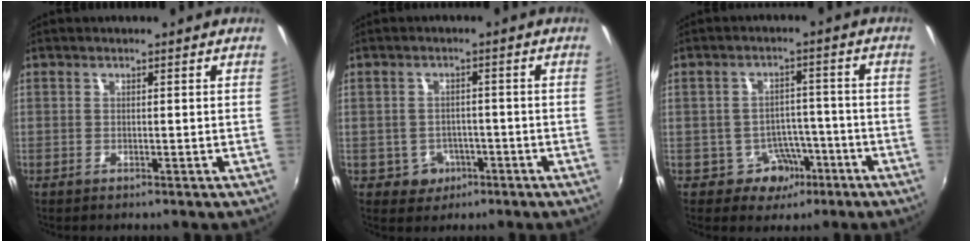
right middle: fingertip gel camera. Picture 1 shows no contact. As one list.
[{"total": 4.5, "force": [-1.9, 4.0, 0.9], "torque": [-0.030, 0.008, -0.018]}, {"total": 6.2, "force": [-3.4, 5.0, 1.6], "torque": [-0.039, 0.019, -0.034]}]